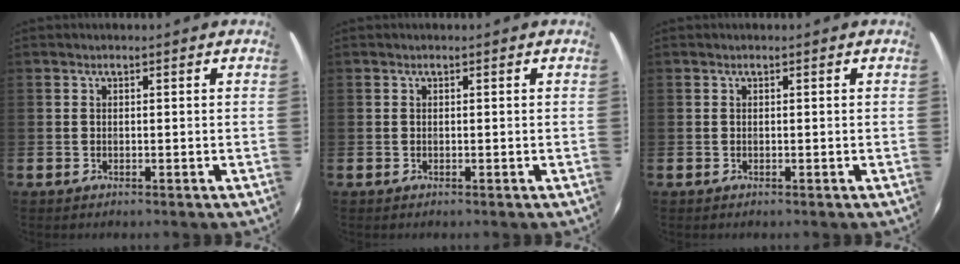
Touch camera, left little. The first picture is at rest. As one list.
[{"total": 0.0}, {"total": 0.0}]